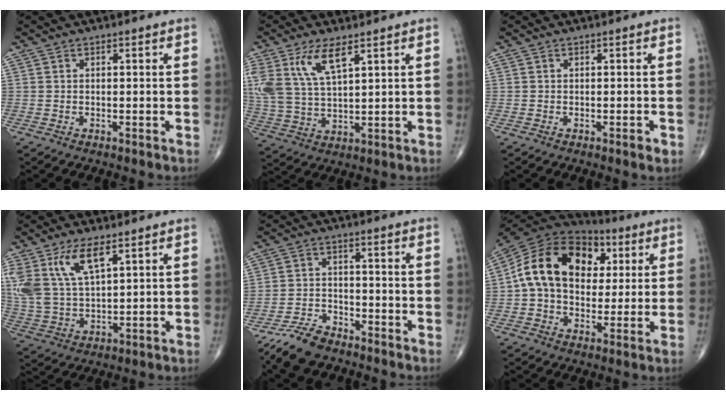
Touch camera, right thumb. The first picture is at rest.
{"total": 12.1, "force": [6.1, 4.8, 9.2], "torque": [-0.199, -0.016, 0.128]}
{"total": 1.1, "force": [-0.5, 0.4, 0.9], "torque": [-0.013, -0.002, -0.008]}
{"total": 13.9, "force": [6.9, 6.3, 10.3], "torque": [-0.212, -0.019, 0.144]}
{"total": 7.7, "force": [-6.2, 3.2, 3.2], "torque": [-0.061, 0.022, -0.123]}
{"total": 20.7, "force": [3.9, 14.7, 14.1], "torque": [-0.234, 0.025, 0.058]}